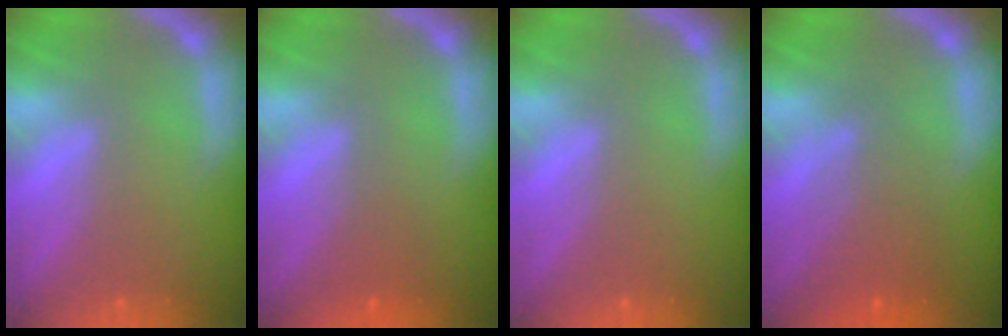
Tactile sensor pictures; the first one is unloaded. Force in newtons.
{"total": 1.5}
{"total": 0.0}
{"total": 4.1}